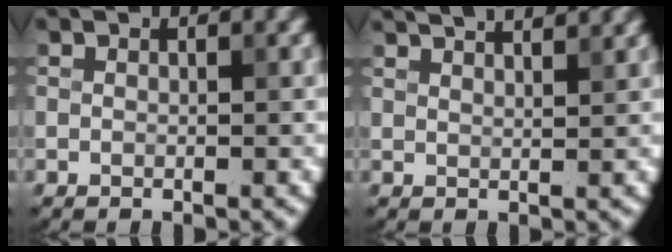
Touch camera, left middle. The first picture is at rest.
{"total": 4.5, "force": [3.9, 0.7, 2.0], "torque": [-0.022, 0.022, 0.045]}